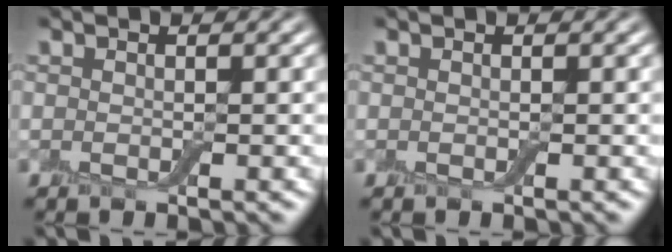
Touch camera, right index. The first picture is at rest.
{"total": 0.0}